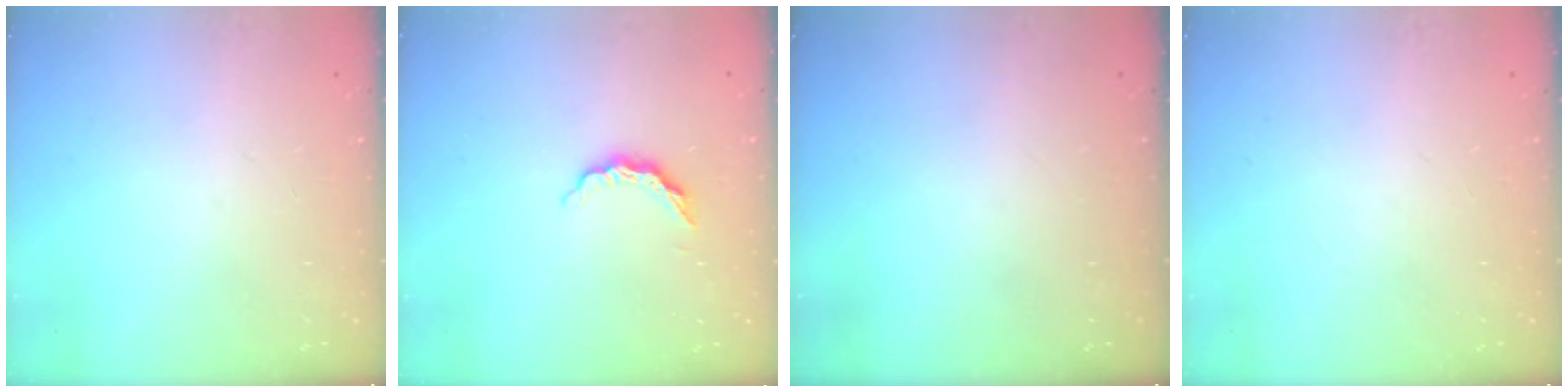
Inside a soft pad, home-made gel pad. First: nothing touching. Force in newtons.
{"total": 5.8, "press": 5.8, "slide": 0.6}
{"total": 0.0}
{"total": 0.0}